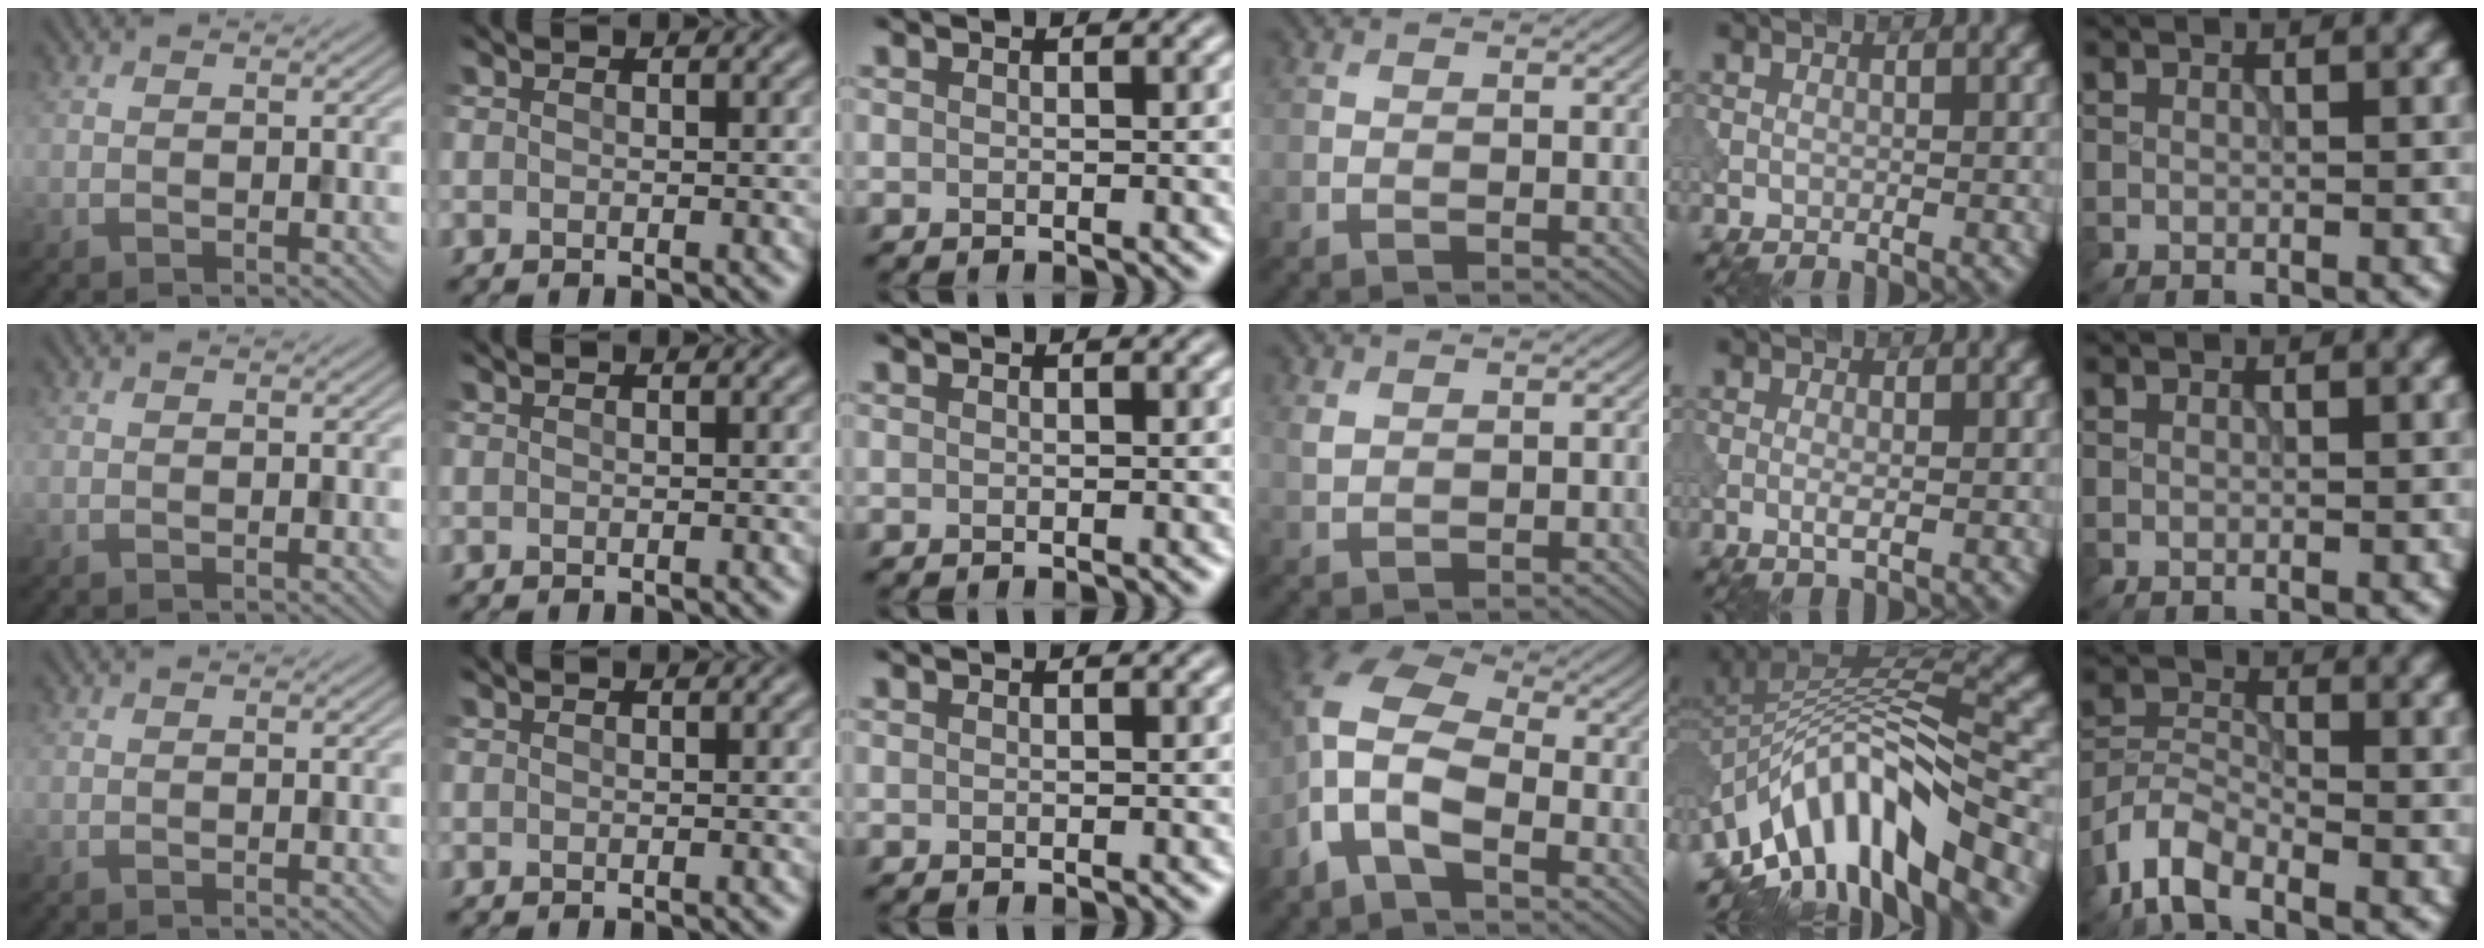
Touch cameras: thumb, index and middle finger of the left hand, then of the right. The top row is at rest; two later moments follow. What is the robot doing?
{"motion": "dispense", "object": "pipette"}